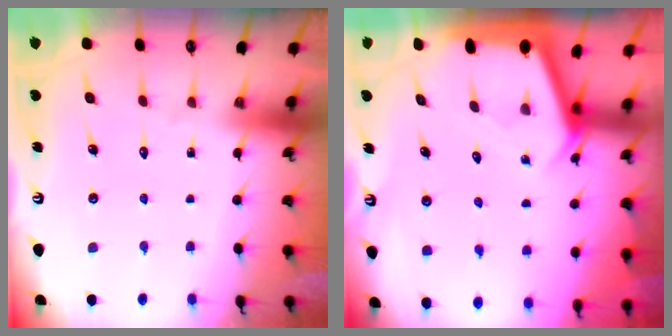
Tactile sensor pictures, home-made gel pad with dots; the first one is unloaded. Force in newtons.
{"total": 2.6, "press": 2.6, "slide": 0.3}